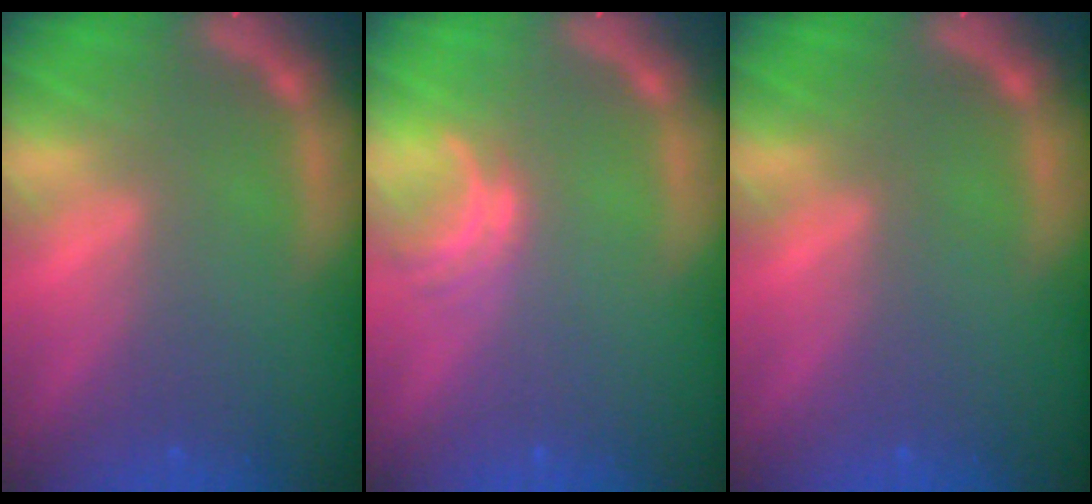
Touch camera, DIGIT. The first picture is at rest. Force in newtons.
{"total": 2.0}
{"total": 0.0}